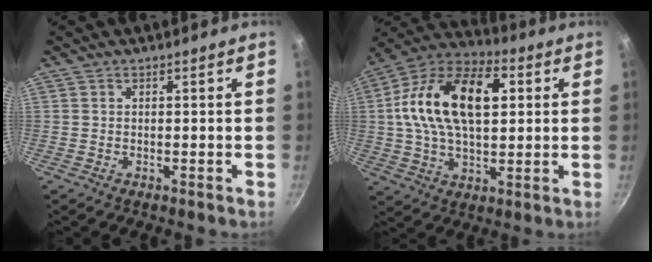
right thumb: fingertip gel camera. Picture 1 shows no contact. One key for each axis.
{"total": 20.8, "fx": 3.8, "fy": 12.1, "fz": 16.6, "tx": -0.277, "ty": 0.022, "tz": 0.049}